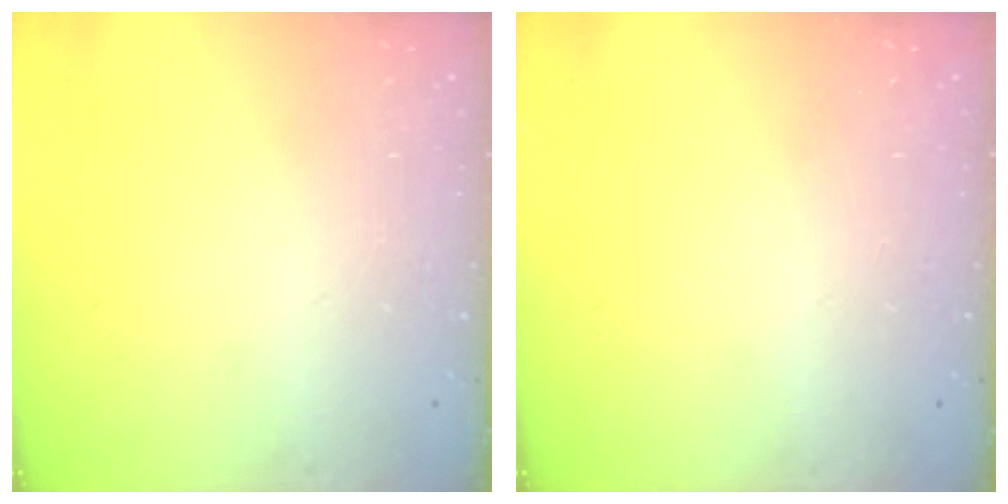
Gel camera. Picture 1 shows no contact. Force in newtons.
{"total": 0.0}